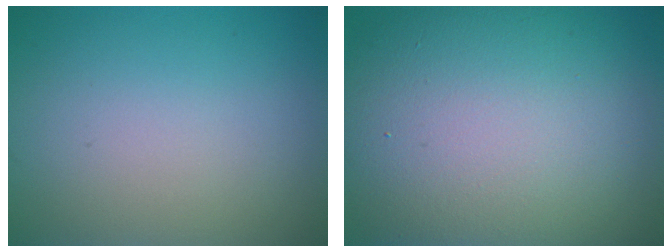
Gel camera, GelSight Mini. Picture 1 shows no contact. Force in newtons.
{"total": 15.6, "press": 15.6, "slide": 1.5}